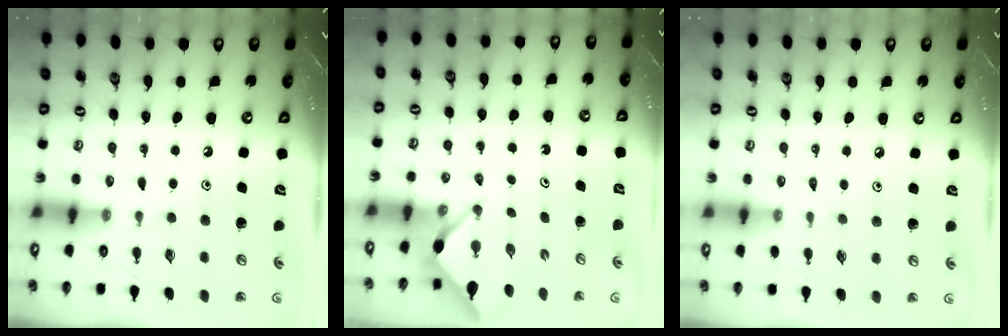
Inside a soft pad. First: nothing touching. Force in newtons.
{"total": 2.6, "press": 2.5, "slide": 0.3}
{"total": 1.7, "press": 1.7, "slide": 0.4}